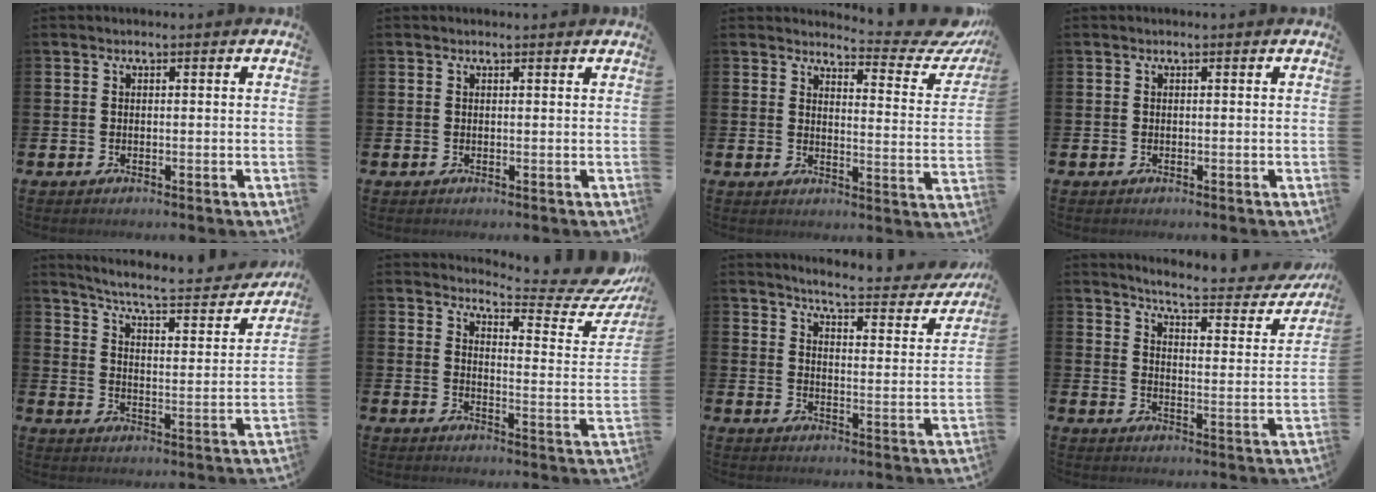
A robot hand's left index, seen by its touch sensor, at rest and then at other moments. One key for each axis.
{"total": 0.5, "fx": 0.5, "fy": 0.0, "fz": 0.2, "tx": 0.007, "ty": -0.003, "tz": 0.007}
{"total": 5.2, "fx": 4.8, "fy": 1.2, "fz": 1.7, "tx": -0.026, "ty": -0.049, "tz": 0.072}
{"total": 0.0}
{"total": 6.4, "fx": 5.9, "fy": 0.6, "fz": 2.5, "tx": -0.069, "ty": -0.048, "tz": 0.092}
{"total": 6.6, "fx": 6.0, "fy": 0.9, "fz": 2.4, "tx": -0.044, "ty": -0.053, "tz": 0.096}
{"total": 4.8, "fx": 4.6, "fy": 0.3, "fz": 1.5, "tx": -0.046, "ty": -0.039, "tz": 0.071}
{"total": 5.5, "fx": 5.1, "fy": 0.3, "fz": 1.9, "tx": -0.056, "ty": -0.041, "tz": 0.079}